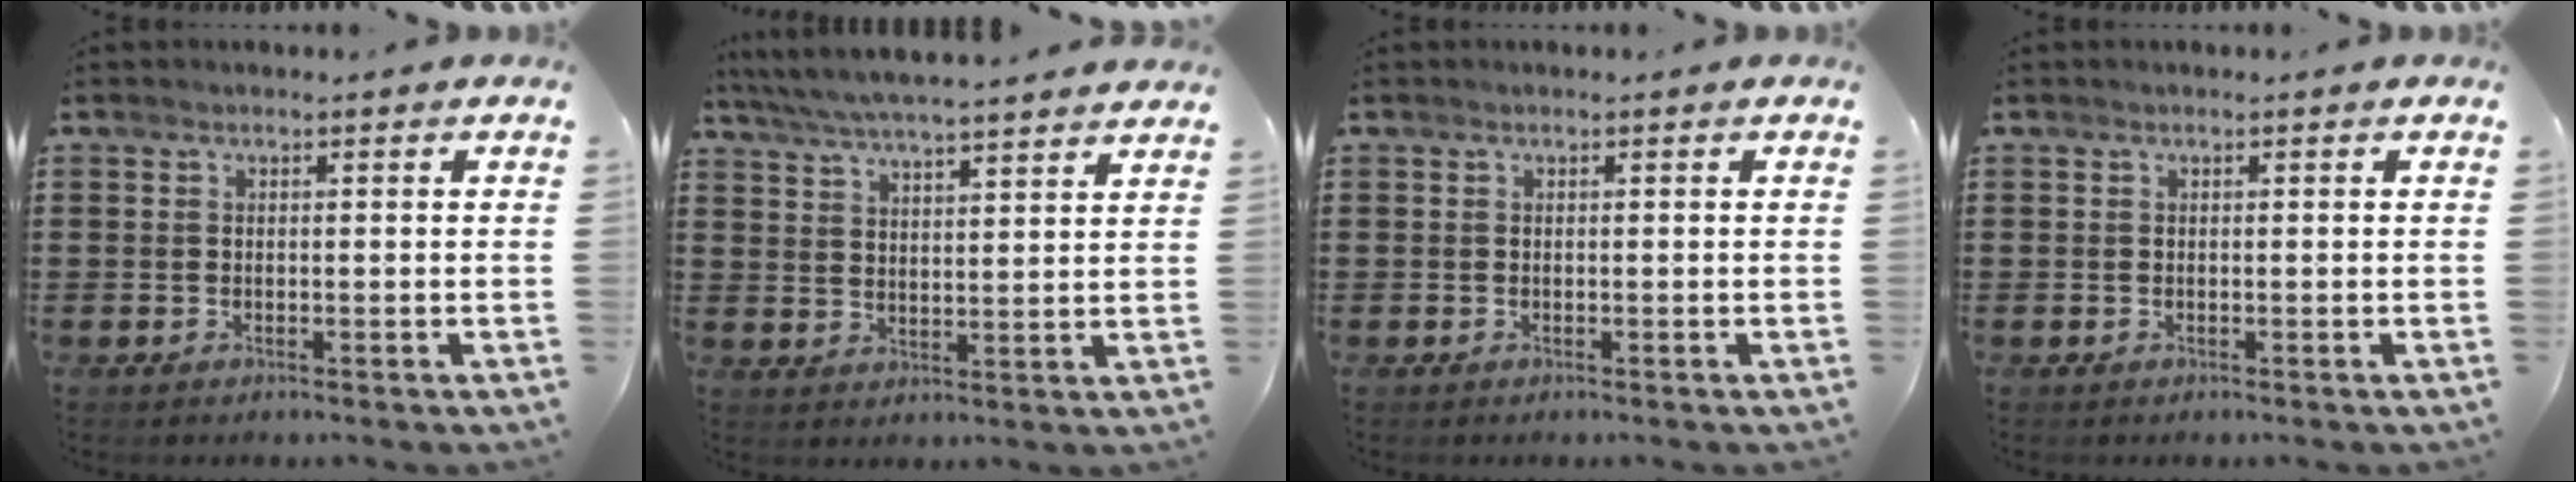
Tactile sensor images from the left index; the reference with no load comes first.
{"total": 5.3, "force": [5.1, -0.2, 1.5], "torque": [-0.049, -0.026, 0.088]}
{"total": 0.0}
{"total": 0.0}